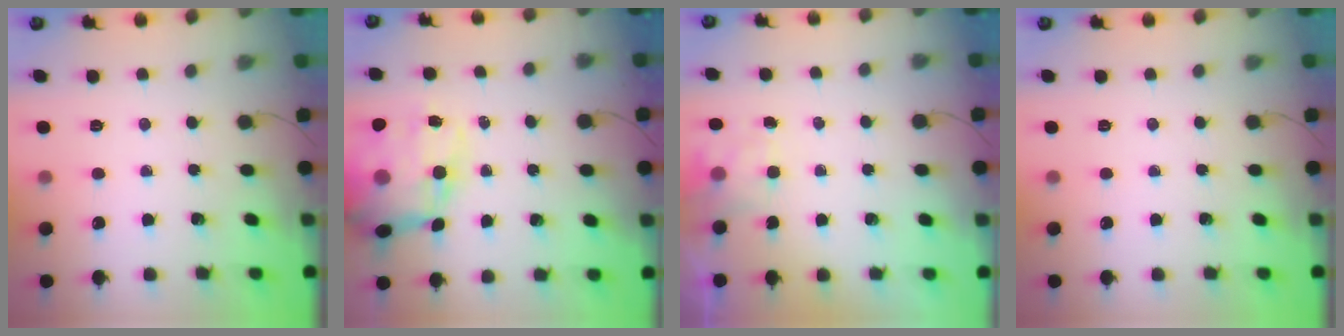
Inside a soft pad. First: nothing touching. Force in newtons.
{"total": 17.7, "press": 17.2, "slide": 4.2}
{"total": 2.5, "press": 2.1, "slide": 1.4}
{"total": 0.0}